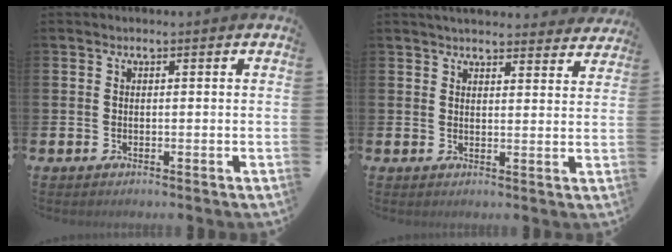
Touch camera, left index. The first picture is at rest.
{"total": 4.2, "force": [4.1, 0.6, 0.6], "torque": [-0.010, -0.022, 0.075]}